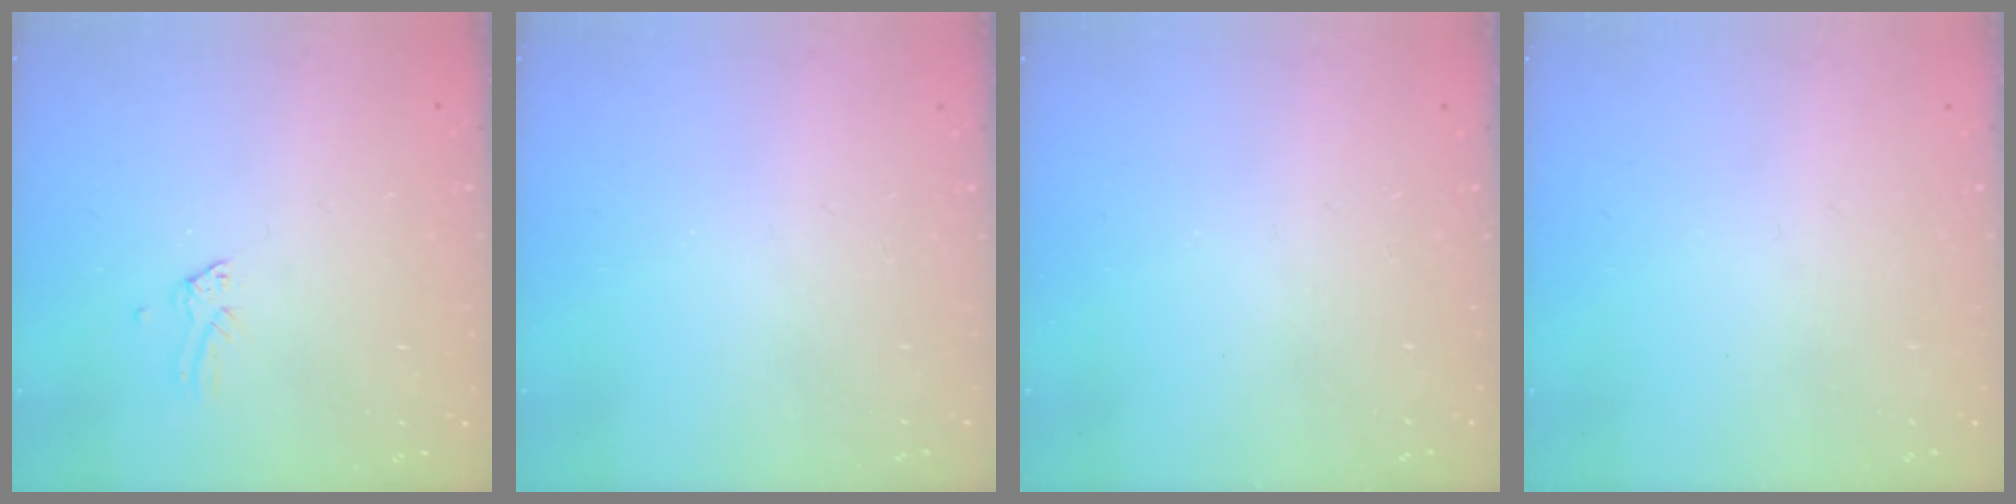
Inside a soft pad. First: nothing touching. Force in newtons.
{"total": 0.0}
{"total": 0.0}
{"total": 0.0}